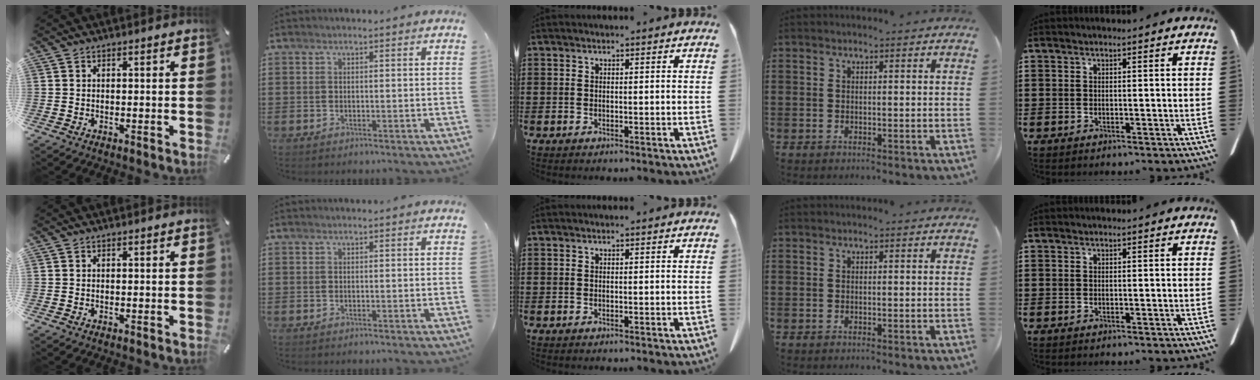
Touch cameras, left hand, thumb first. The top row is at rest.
{}